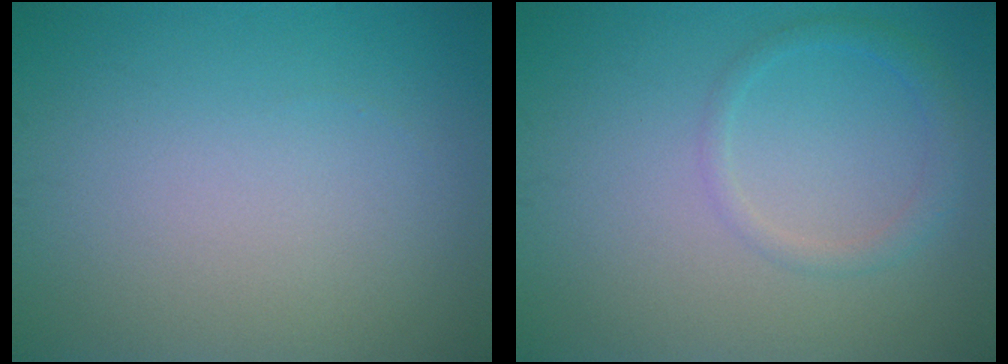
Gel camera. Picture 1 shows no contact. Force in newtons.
{"total": 1.7, "press": 1.7, "slide": 0.1}